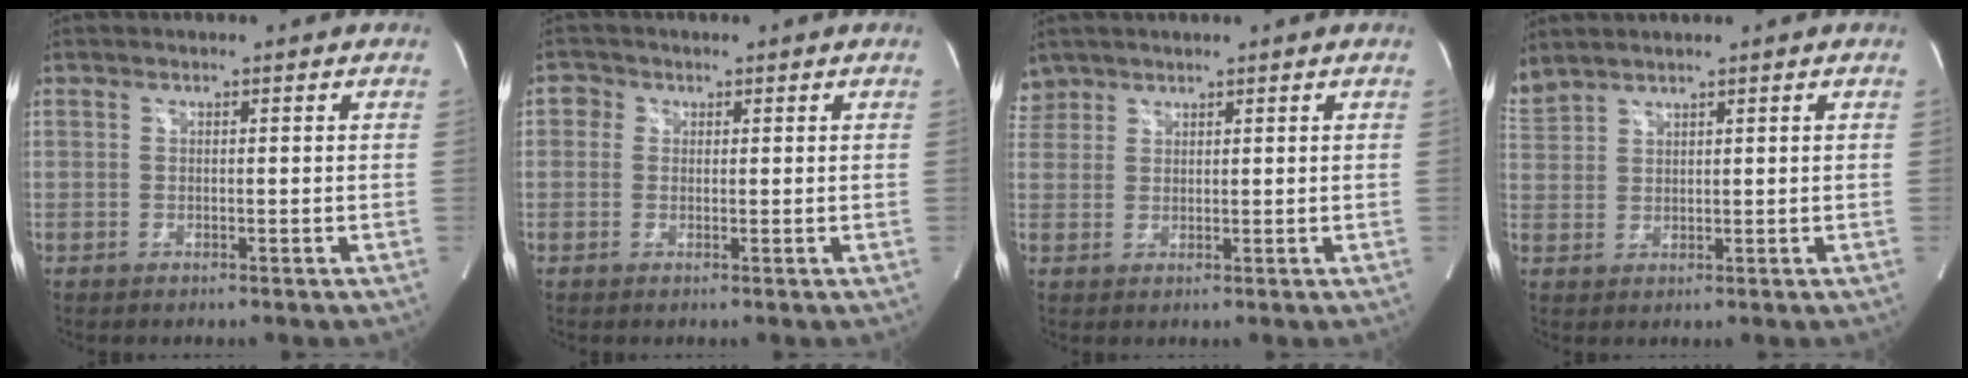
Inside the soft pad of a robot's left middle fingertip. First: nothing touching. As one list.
[{"total": 1.8, "force": [0.6, 1.6, 0.5], "torque": [0.000, 0.004, 0.004]}, {"total": 2.7, "force": [2.3, 1.4, -0.3], "torque": [0.010, 0.012, 0.046]}, {"total": 4.0, "force": [3.9, 0.1, 1.1], "torque": [-0.047, 0.021, 0.092]}]